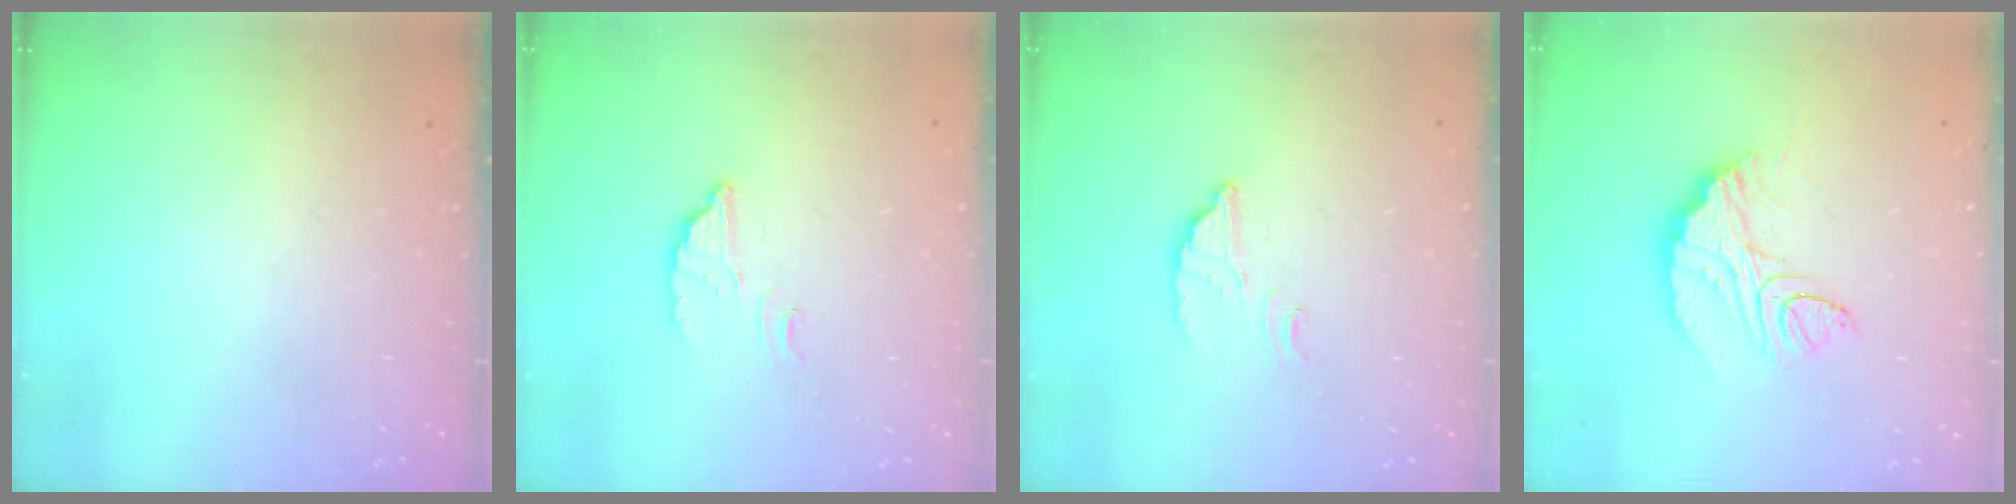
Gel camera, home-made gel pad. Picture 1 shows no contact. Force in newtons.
{"total": 2.6, "press": 2.6, "slide": 0.1}
{"total": 2.6, "press": 2.6, "slide": 0.1}
{"total": 11.2, "press": 11.1, "slide": 0.8}